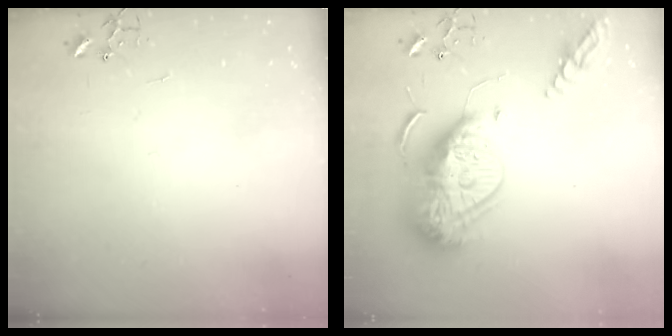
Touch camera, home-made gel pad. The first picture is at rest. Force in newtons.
{"total": 19.6, "press": 19.5, "slide": 1.9}